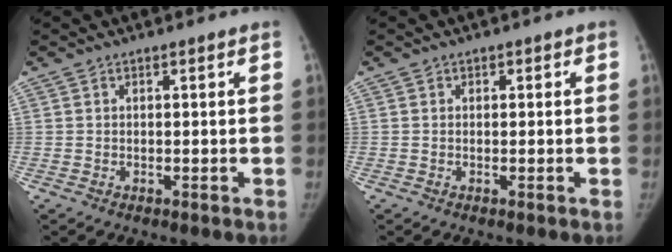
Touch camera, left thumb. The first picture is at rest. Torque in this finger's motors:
{"motor_torque": [-0.28, -0.06, -0.35, 0.29, -0.01]}